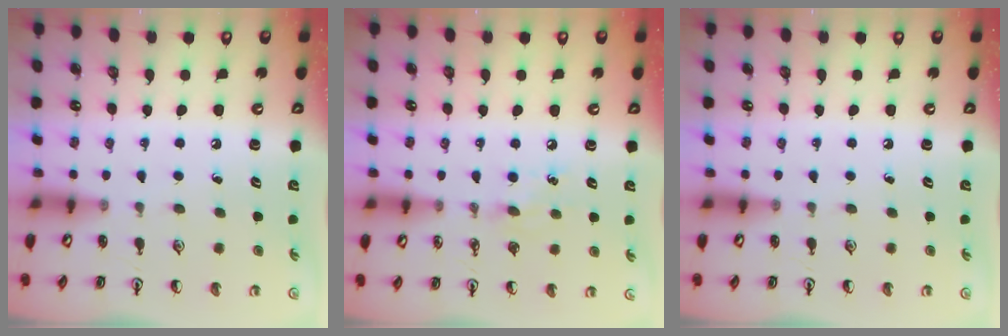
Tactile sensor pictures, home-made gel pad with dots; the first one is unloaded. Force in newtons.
{"total": 5.9, "press": 5.9, "slide": 0.7}
{"total": 0.0}